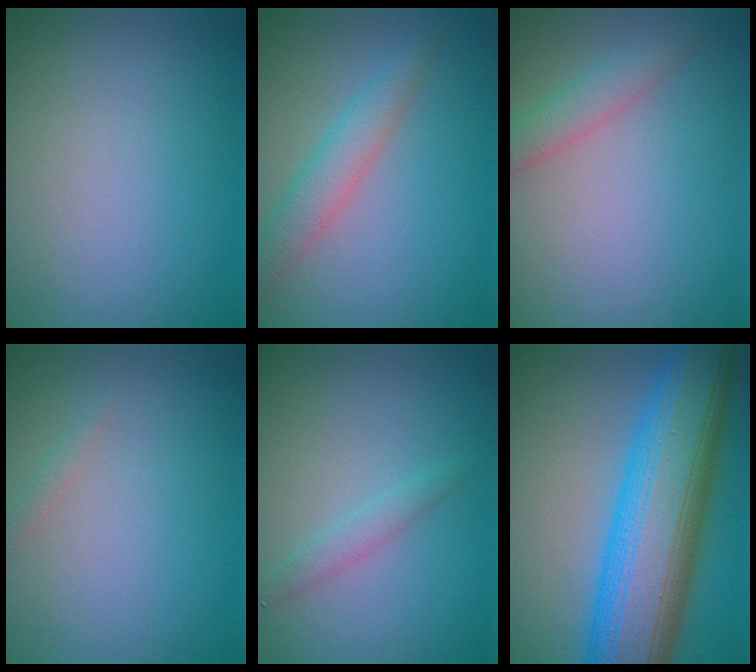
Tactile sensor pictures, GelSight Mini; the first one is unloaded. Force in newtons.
{"total": 3.0, "press": 3.0, "slide": 0.1}
{"total": 2.2, "press": 2.2, "slide": 0.2}
{"total": 0.7, "press": 0.7, "slide": 0.1}
{"total": 1.2, "press": 1.2, "slide": 0.1}
{"total": 13.8, "press": 13.8, "slide": 0.1}